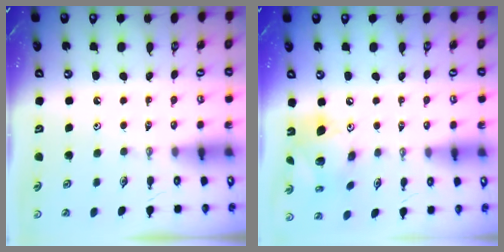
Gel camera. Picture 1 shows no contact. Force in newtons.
{"total": 14.8, "press": 14.7, "slide": 1.2}